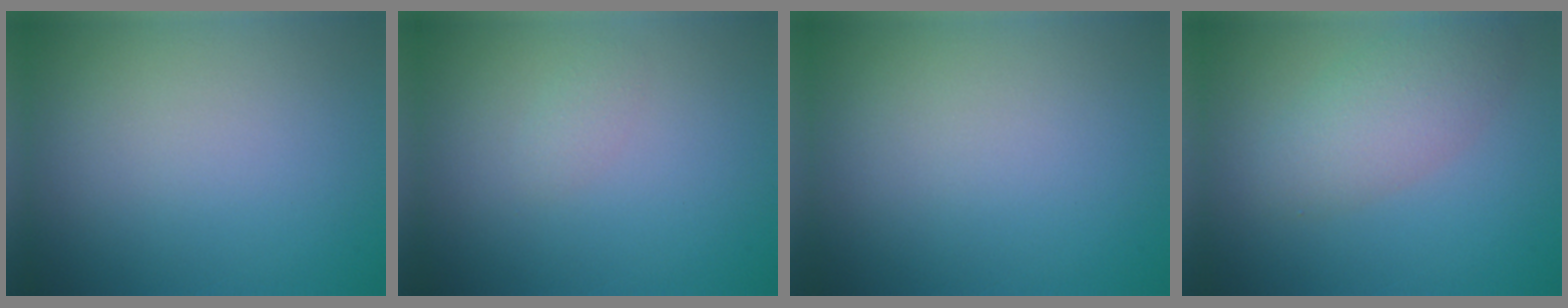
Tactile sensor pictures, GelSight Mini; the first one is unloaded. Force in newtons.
{"total": 0.8, "press": 0.8, "slide": 0.0}
{"total": 0.0}
{"total": 3.8, "press": 3.8, "slide": 0.0}